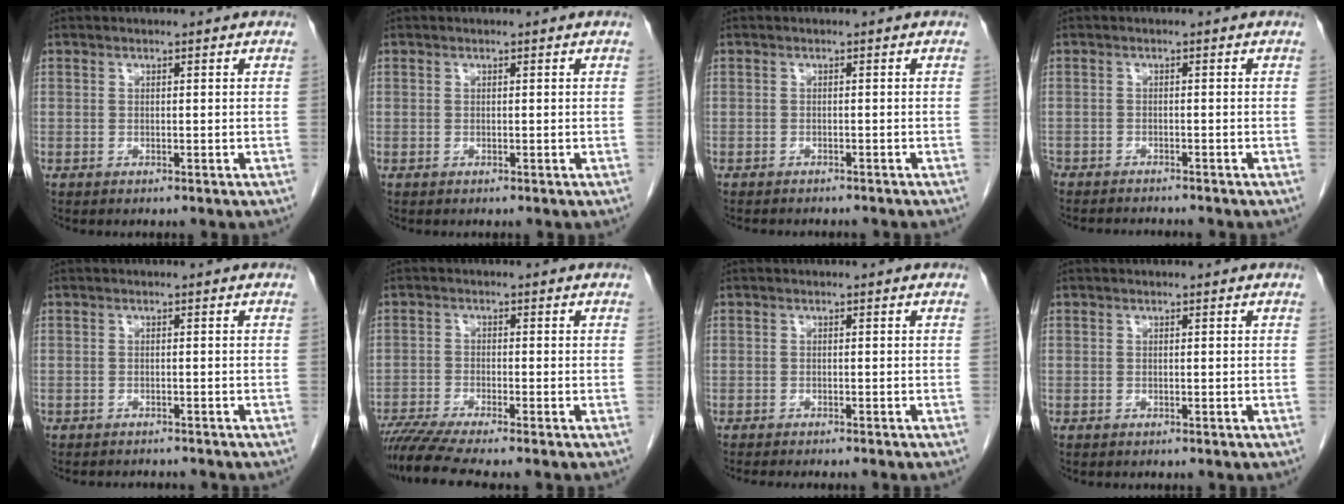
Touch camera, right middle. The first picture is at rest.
{"total": 0.0}
{"total": 5.3, "force": [-4.8, 1.2, 2.0], "torque": [-0.023, -0.003, -0.057]}
{"total": 5.8, "force": [-5.6, 0.7, 1.5], "torque": [-0.015, -0.010, -0.085]}
{"total": 3.1, "force": [-3.0, 0.7, 0.4], "torque": [-0.001, -0.003, -0.041]}
{"total": 7.5, "force": [-6.4, -0.8, 3.8], "torque": [-0.064, -0.019, -0.109]}
{"total": 6.2, "force": [-5.5, 0.3, 2.9], "torque": [-0.023, -0.010, -0.075]}
{"total": 0.0}